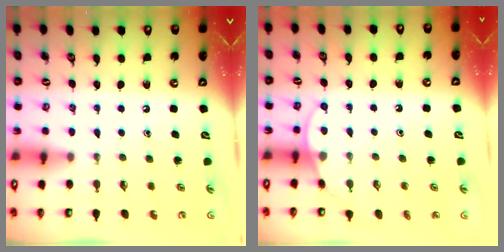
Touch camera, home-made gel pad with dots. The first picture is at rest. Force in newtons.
{"total": 5.5, "press": 5.5, "slide": 0.6}